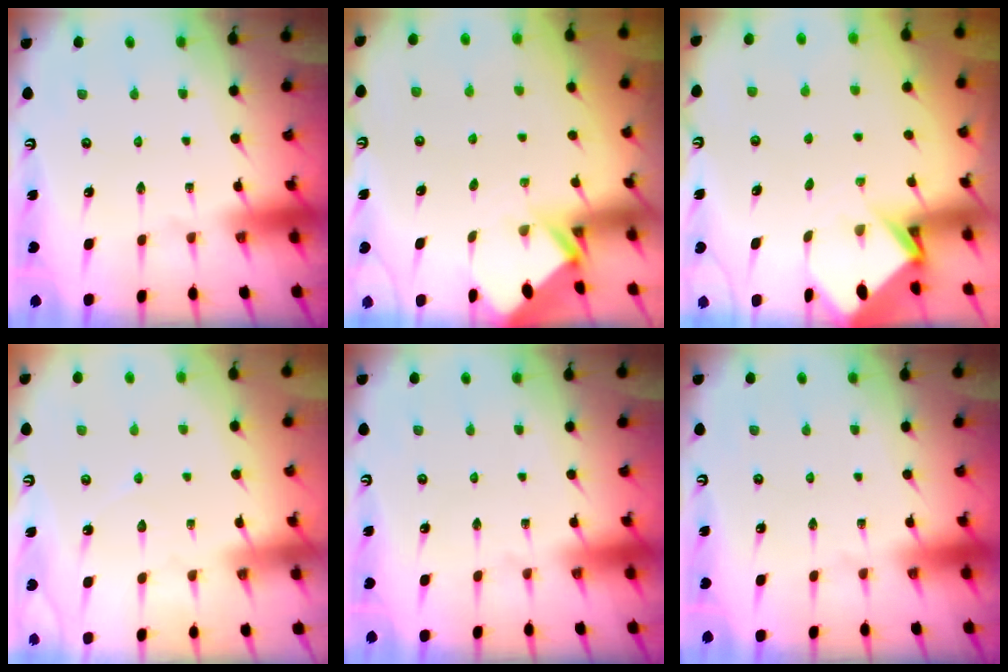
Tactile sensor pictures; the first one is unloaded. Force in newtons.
{"total": 2.2, "press": 2.2, "slide": 0.1}
{"total": 3.2, "press": 3.2, "slide": 0.2}
{"total": 2.7, "press": 2.7, "slide": 0.4}
{"total": 0.0}
{"total": 0.0}